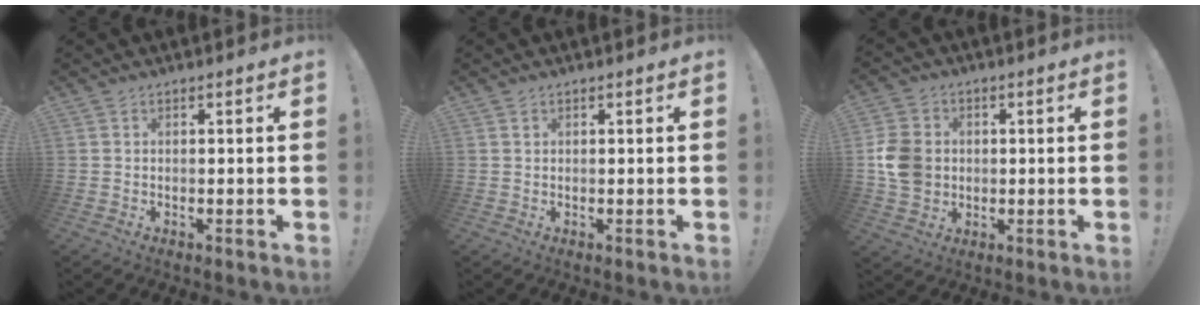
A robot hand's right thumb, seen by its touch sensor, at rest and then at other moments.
{"total": 0.6, "force": [0.3, 0.5, 0.1], "torque": [-0.003, 0.003, 0.005]}
{"total": 10.5, "force": [-0.1, 9.0, 5.3], "torque": [-0.092, 0.008, 0.002]}